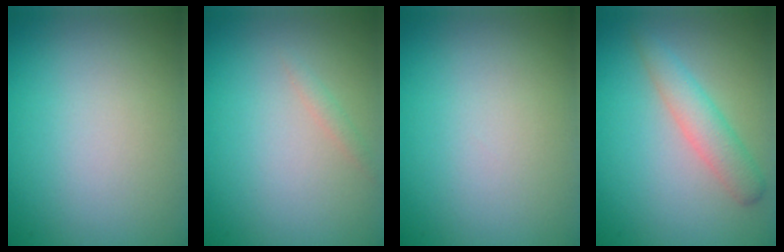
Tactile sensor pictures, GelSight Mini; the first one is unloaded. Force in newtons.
{"total": 0.7, "press": 0.7, "slide": 0.1}
{"total": 0.0}
{"total": 2.7, "press": 2.7, "slide": 0.1}